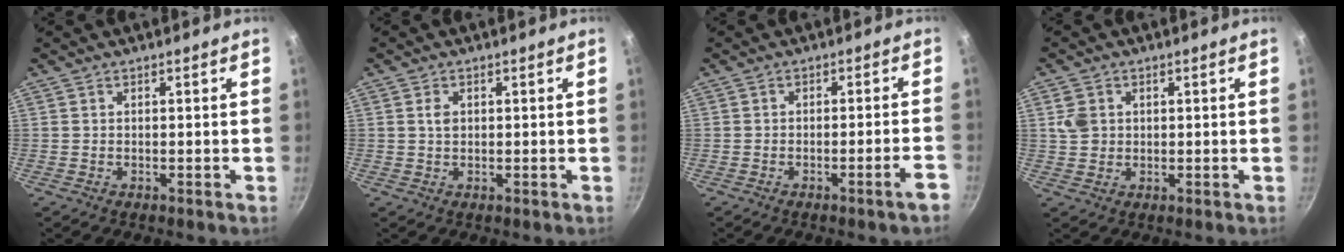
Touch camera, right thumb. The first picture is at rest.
{"total": 1.9, "force": [0.5, 1.4, 1.2], "torque": [-0.018, 0.001, 0.007]}
{"total": 3.5, "force": [-2.3, -0.2, 2.6], "torque": [-0.030, 0.022, -0.026]}
{"total": 4.1, "force": [1.0, 3.5, 2.0], "torque": [-0.024, -0.001, 0.021]}